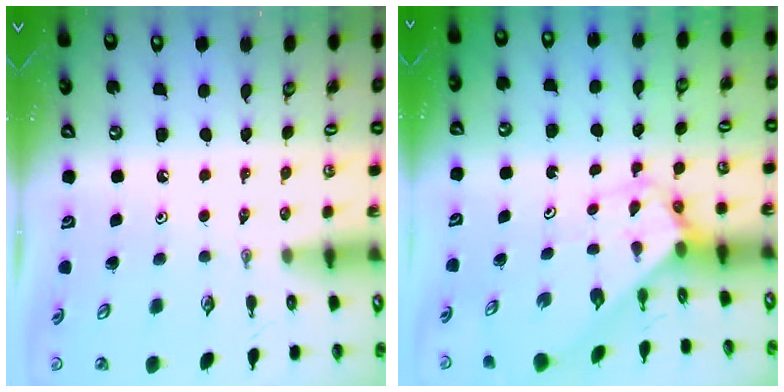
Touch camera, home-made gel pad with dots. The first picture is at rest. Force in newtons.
{"total": 2.7, "press": 2.7, "slide": 0.2}